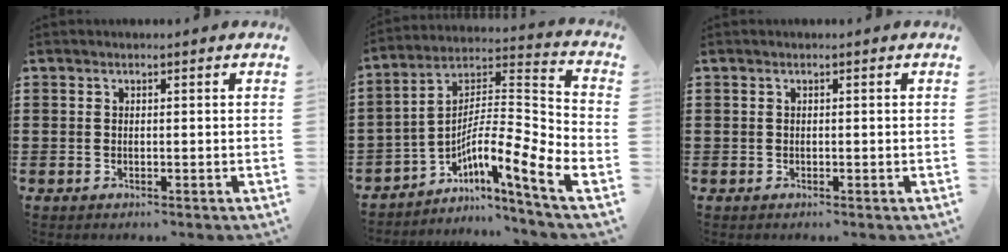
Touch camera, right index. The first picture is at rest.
{"total": 8.6, "force": [-4.7, 0.5, 7.2], "torque": [-0.136, -0.028, -0.100]}
{"total": 0.0}